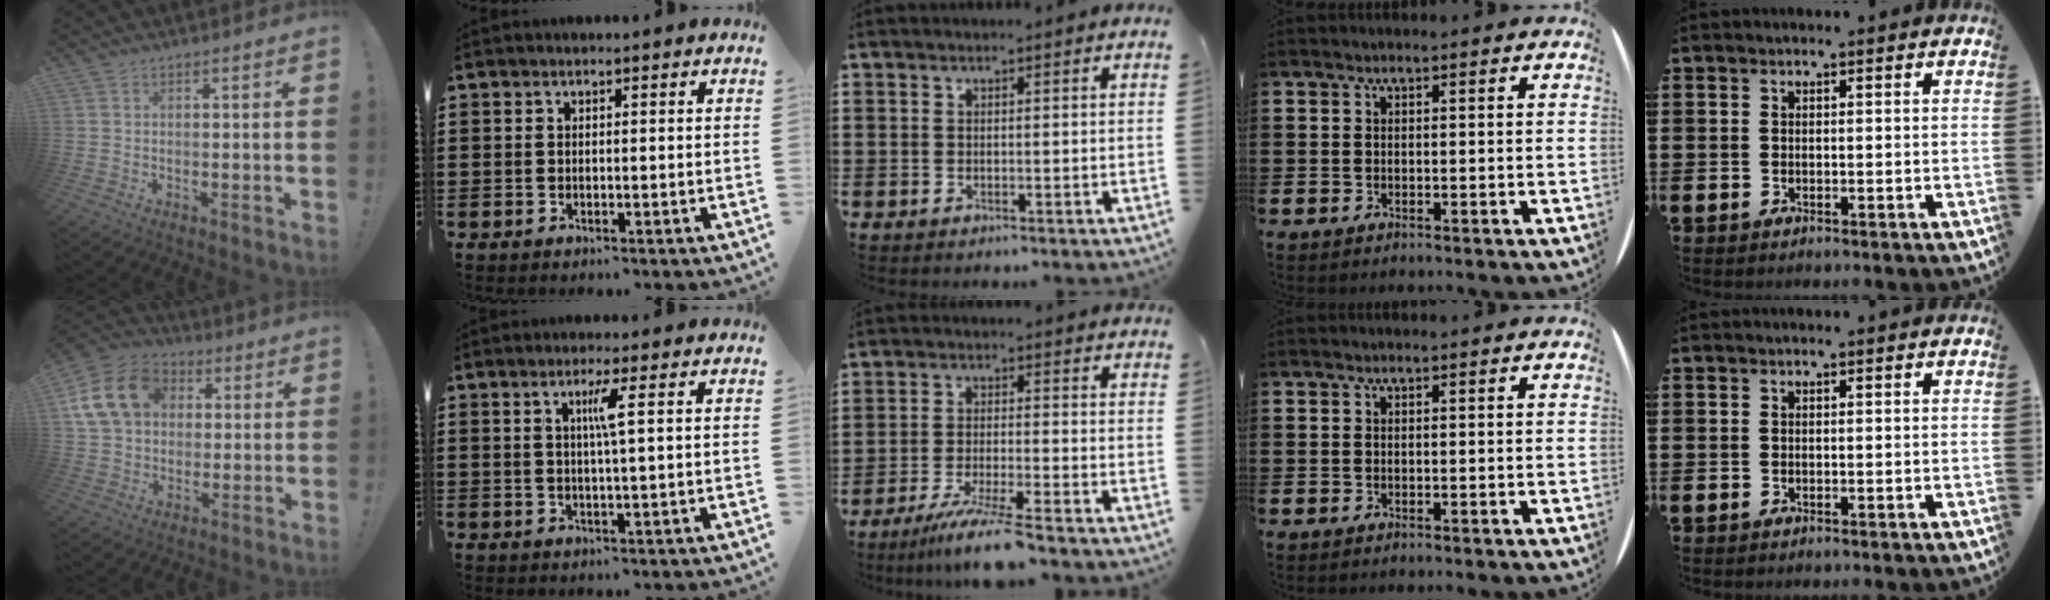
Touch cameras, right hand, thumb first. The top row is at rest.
{"thumb": {"total": 16.8, "force": [4.4, 13.3, 9.3], "torque": [-0.158, 0.004, 0.088]}, "index": {"total": 3.3, "force": [0.8, -0.4, 3.1], "torque": [-0.061, -0.004, 0.009]}, "middle": {"total": 6.4, "force": [-5.3, -0.6, 3.6], "torque": [-0.075, -0.025, -0.100]}}